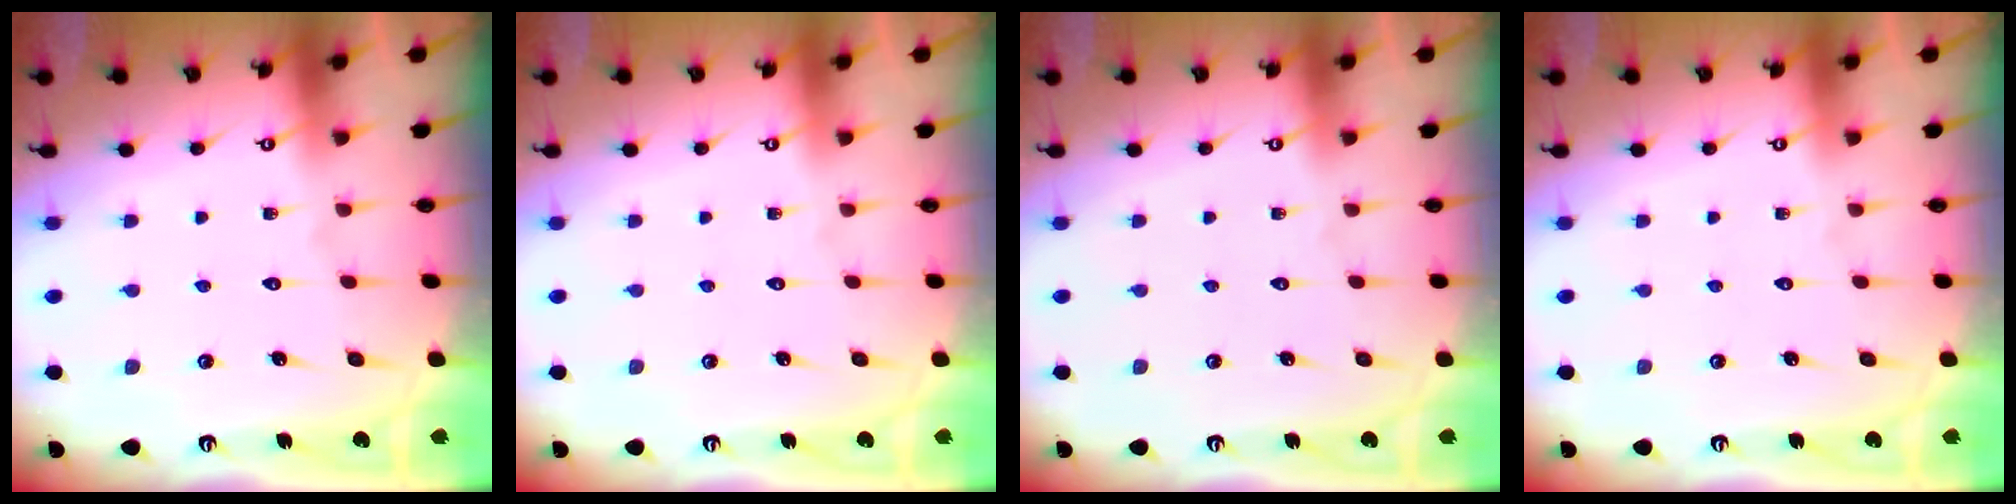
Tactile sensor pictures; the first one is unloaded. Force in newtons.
{"total": 0.0}
{"total": 0.0}
{"total": 0.0}